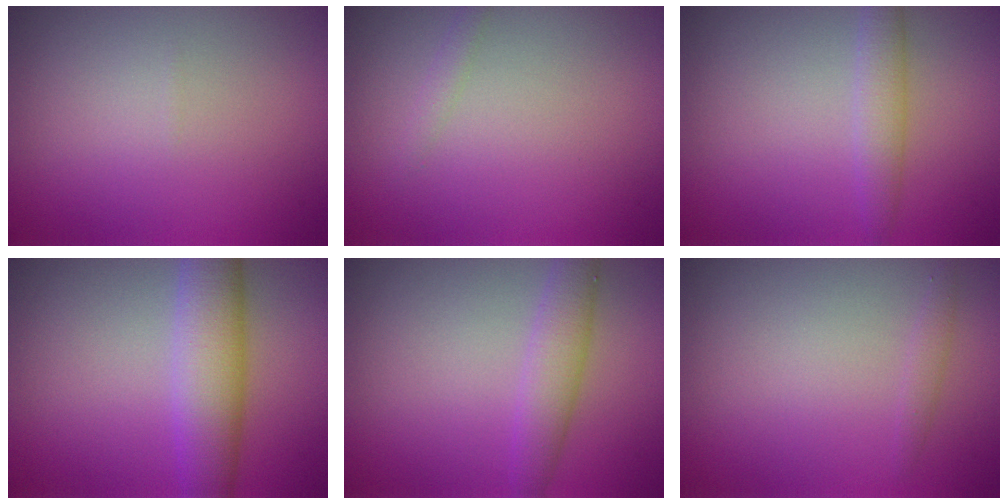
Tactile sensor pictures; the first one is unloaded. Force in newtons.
{"total": 0.7, "press": 0.7, "slide": 0.1}
{"total": 2.2, "press": 2.2, "slide": 0.0}
{"total": 5.8, "press": 5.8, "slide": 0.2}
{"total": 2.9, "press": 2.9, "slide": 0.1}
{"total": 0.8, "press": 0.8, "slide": 0.0}